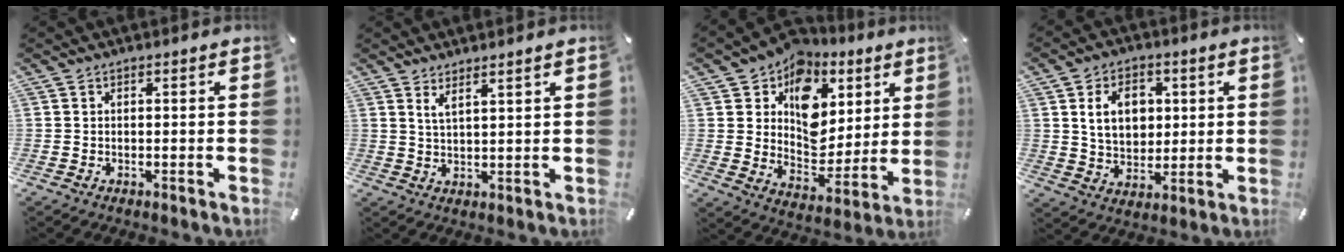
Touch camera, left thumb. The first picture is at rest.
{"total": 2.9, "force": [2.5, -0.3, 1.5], "torque": [-0.035, -0.010, 0.045]}
{"total": 12.0, "force": [5.6, 9.8, 4.3], "torque": [-0.064, -0.055, 0.104]}
{"total": 9.7, "force": [2.4, 7.6, 5.6], "torque": [-0.087, 0.005, 0.041]}